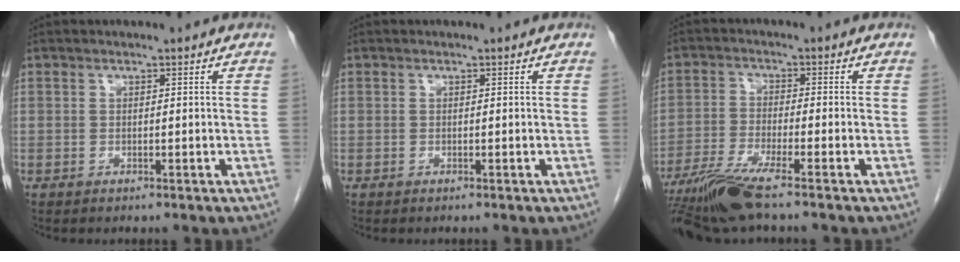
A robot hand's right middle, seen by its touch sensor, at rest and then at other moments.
{"total": 0.0}
{"total": 7.9, "force": [-6.1, -0.6, 5.0], "torque": [-0.097, -0.026, -0.116]}